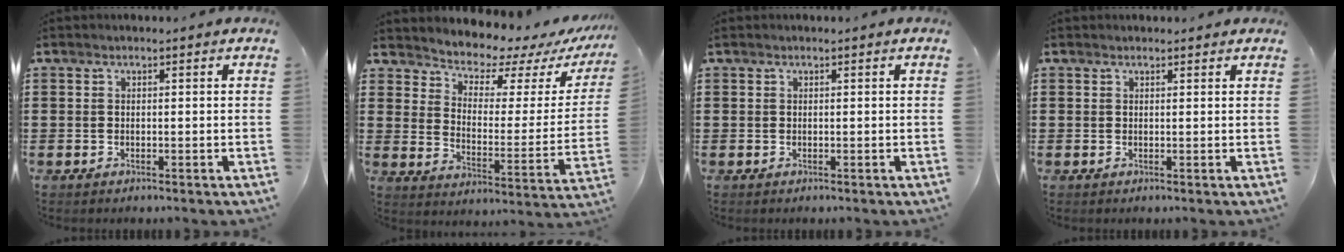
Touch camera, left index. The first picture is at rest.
{"total": 5.1, "force": [4.8, 1.4, 0.6], "torque": [-0.036, -0.046, 0.078]}
{"total": 0.0}
{"total": 0.7, "force": [0.6, 0.3, 0.1], "torque": [-0.004, 0.002, 0.013]}